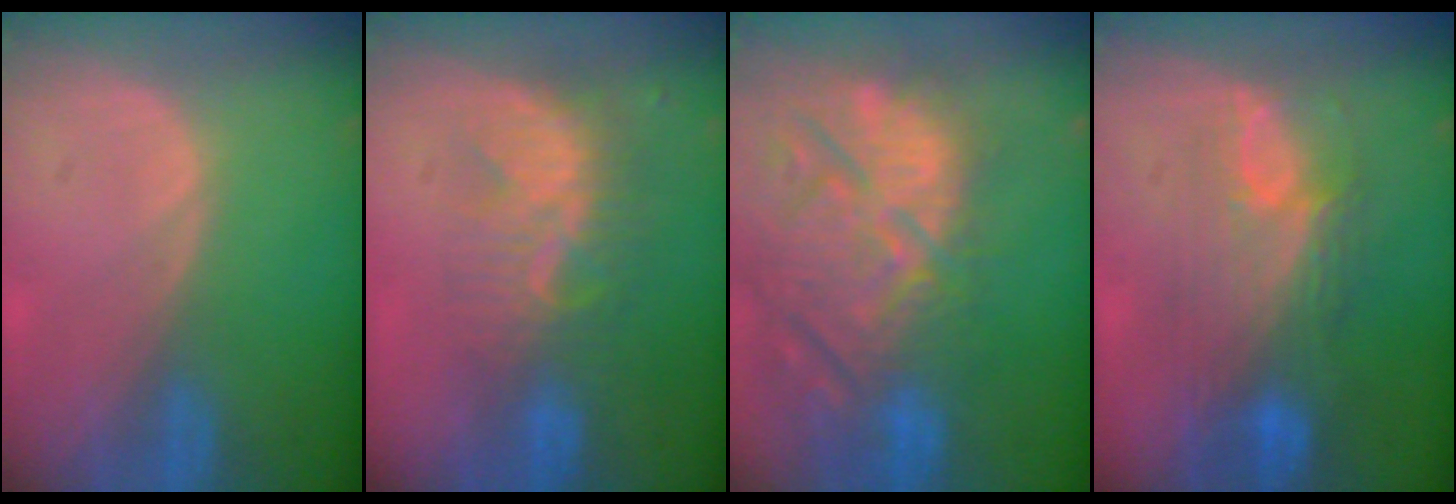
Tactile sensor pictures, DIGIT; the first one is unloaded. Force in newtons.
{"total": 8.5, "press": 7.6, "slide": 3.8}
{"total": 15.1, "press": 12.9, "slide": 7.8}
{"total": 9.1, "press": 8.5, "slide": 3.4}